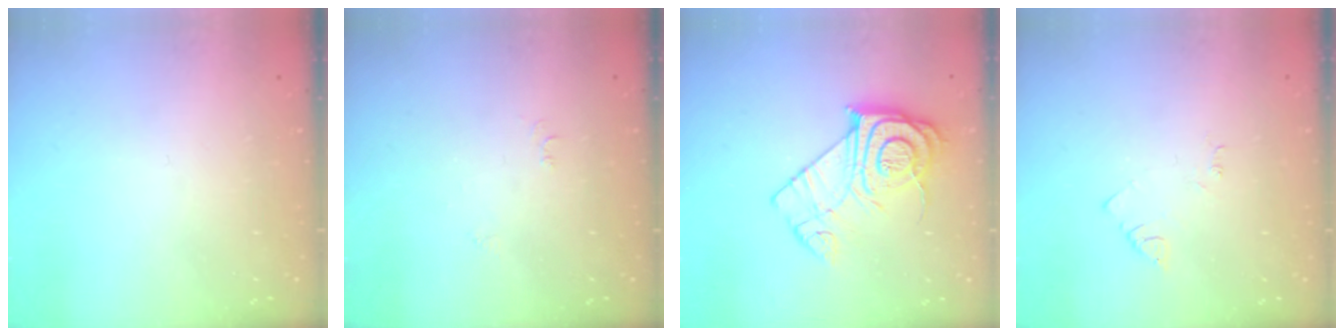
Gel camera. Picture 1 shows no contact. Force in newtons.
{"total": 4.0, "press": 4.0, "slide": 0.6}
{"total": 13.5, "press": 13.5, "slide": 1.0}
{"total": 2.7, "press": 2.7, "slide": 0.4}